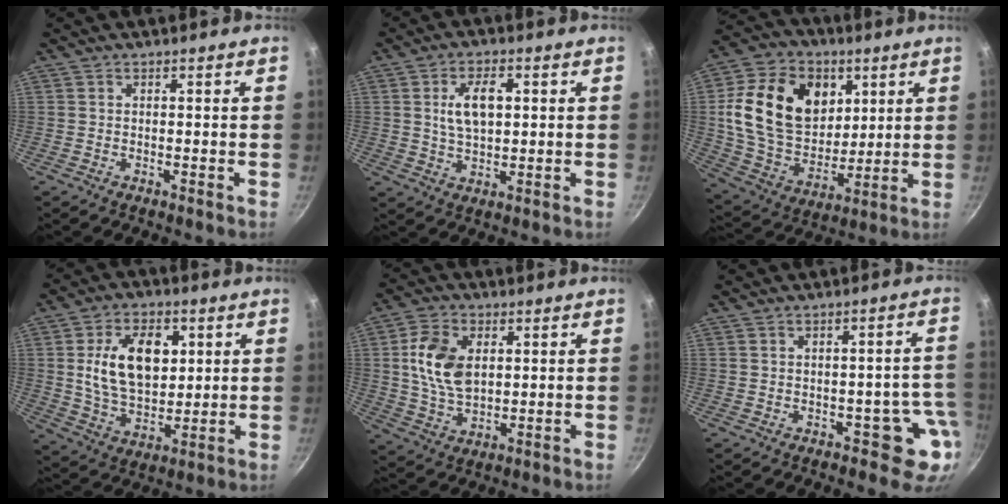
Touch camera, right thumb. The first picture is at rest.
{"total": 7.9, "force": [1.6, 4.3, 6.4], "torque": [-0.102, 0.002, 0.028]}
{"total": 22.6, "force": [5.9, 16.4, 14.3], "torque": [-0.233, -0.017, 0.108]}
{"total": 15.3, "force": [3.2, 9.7, 11.3], "torque": [-0.163, -0.009, 0.057]}
{"total": 11.2, "force": [2.1, 7.2, 8.3], "torque": [-0.144, -0.006, 0.041]}
{"total": 6.5, "force": [-2.6, 4.1, 4.3], "torque": [0.006, 0.030, -0.026]}